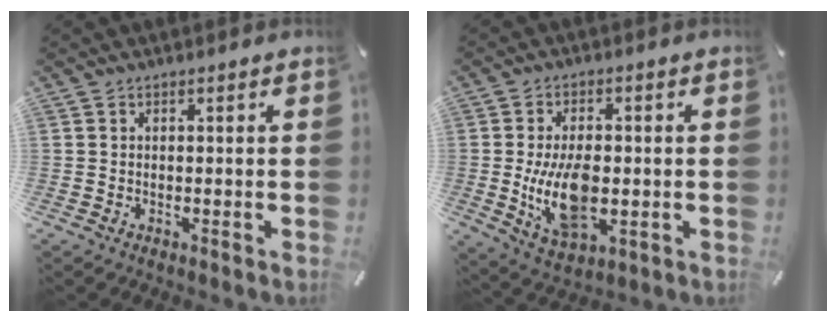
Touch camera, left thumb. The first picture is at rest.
{"total": 12.4, "force": [-1.2, 6.8, 10.2], "torque": [-0.198, -0.010, -0.016]}